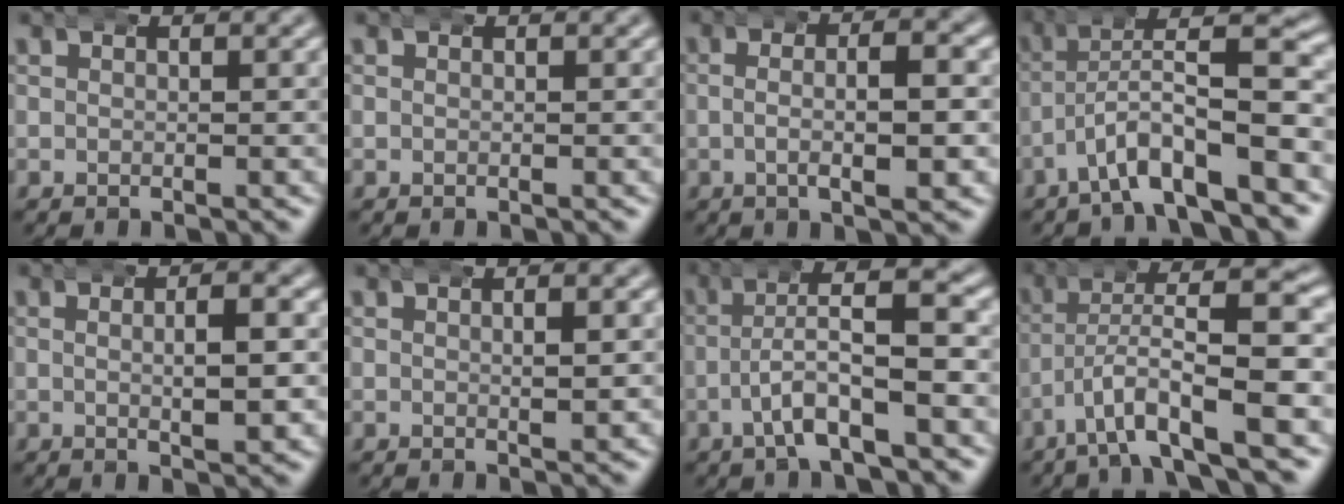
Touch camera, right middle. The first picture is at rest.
{"total": 0.0}
{"total": 4.6, "force": [0.0, 1.3, 4.4], "torque": [-0.056, 0.009, -0.006]}
{"total": 6.8, "force": [-1.7, 2.4, 6.2], "torque": [-0.110, 0.000, -0.022]}
{"total": 3.8, "force": [0.6, 0.9, 3.6], "torque": [-0.048, 0.011, 0.004]}
{"total": 1.5, "force": [0.4, 0.5, 1.4], "torque": [-0.014, 0.008, 0.001]}
{"total": 5.3, "force": [-1.2, 1.5, 5.0], "torque": [-0.073, 0.010, -0.028]}
{"total": 7.4, "force": [-2.5, 2.3, 6.6], "torque": [-0.119, -0.002, -0.036]}